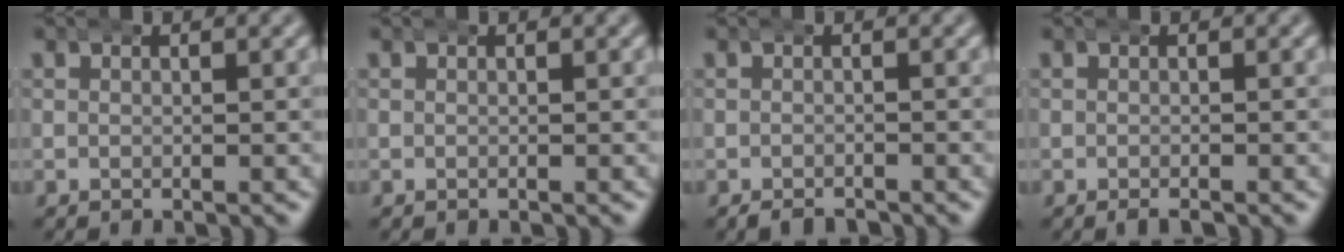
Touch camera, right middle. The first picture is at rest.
{"total": 0.0}
{"total": 1.2, "force": [-1.1, 0.3, 0.2], "torque": [-0.006, -0.006, -0.018]}
{"total": 0.8, "force": [-0.7, 0.2, 0.3], "torque": [-0.009, -0.002, -0.014]}